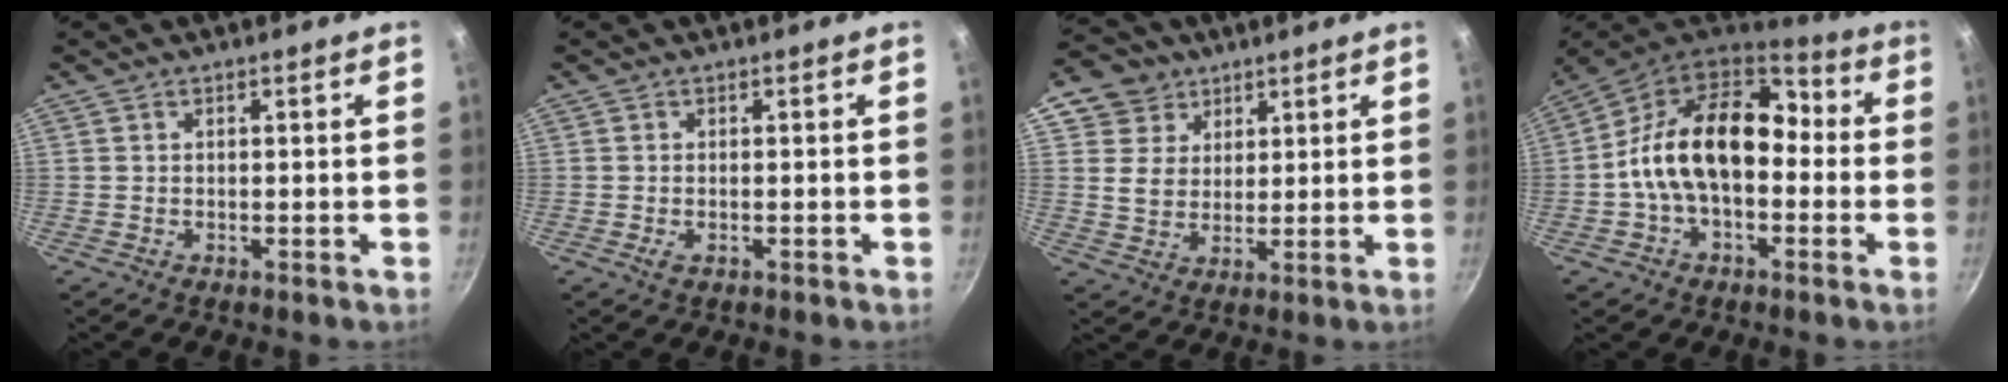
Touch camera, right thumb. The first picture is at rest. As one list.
[{"total": 1.4, "force": [-0.5, 0.7, 1.1], "torque": [-0.022, -0.001, -0.008]}, {"total": 7.7, "force": [4.0, 6.3, 1.5], "torque": [0.012, -0.003, 0.065]}, {"total": 18.3, "force": [-1.0, 11.9, 13.8], "torque": [-0.207, 0.050, -0.036]}]